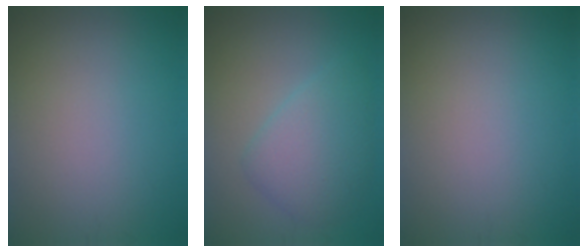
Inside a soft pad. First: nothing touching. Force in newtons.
{"total": 4.2, "press": 4.2, "slide": 0.0}
{"total": 0.0}